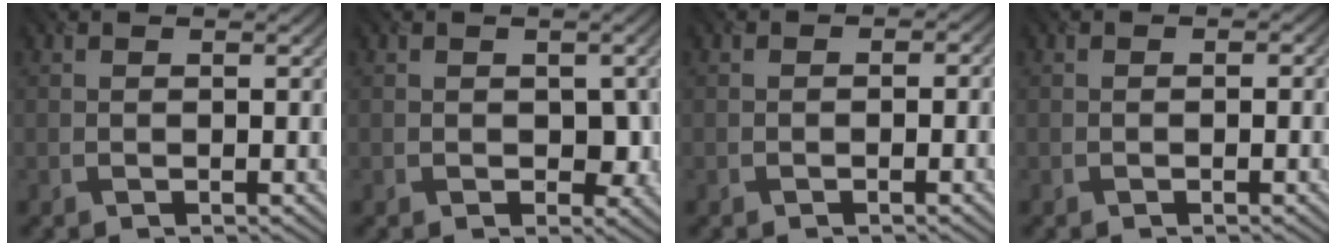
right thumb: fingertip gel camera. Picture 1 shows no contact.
{"total": 2.5, "force": [-0.3, 2.0, 1.5], "torque": [-0.026, -0.009, -0.005]}
{"total": 0.9, "force": [-0.4, 0.7, 0.2], "torque": [-0.001, -0.004, -0.009]}
{"total": 0.5, "force": [-0.2, 0.5, 0.1], "torque": [0.001, -0.005, -0.005]}